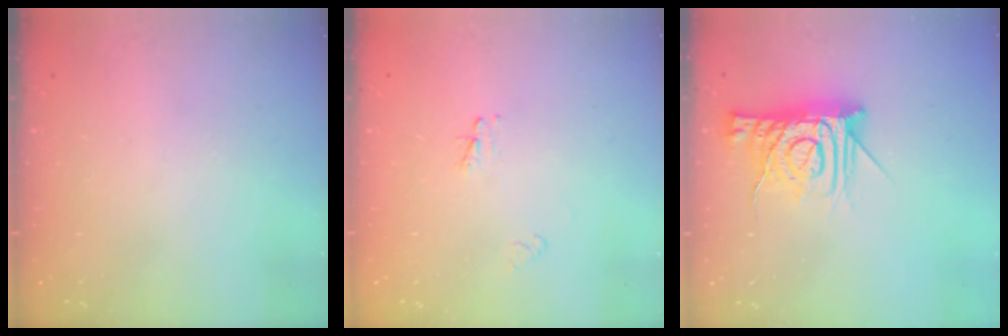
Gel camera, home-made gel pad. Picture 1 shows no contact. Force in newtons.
{"total": 2.3, "press": 2.3, "slide": 0.3}
{"total": 14.3, "press": 14.3, "slide": 1.0}